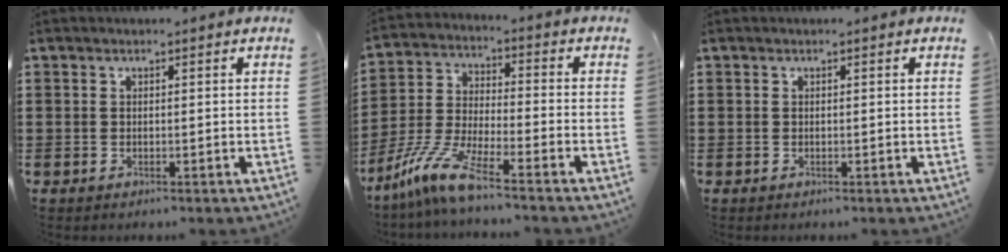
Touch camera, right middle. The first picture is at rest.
{"total": 8.6, "force": [-6.6, 0.5, 5.5], "torque": [-0.136, -0.016, -0.135]}
{"total": 0.0}